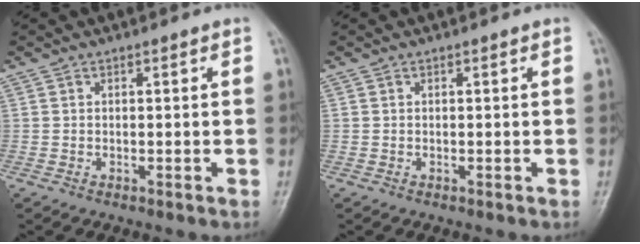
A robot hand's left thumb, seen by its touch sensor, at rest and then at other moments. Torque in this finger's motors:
{"motor_torque": [-0.01, 0.01, -0.08, -0.09, 0.00]}